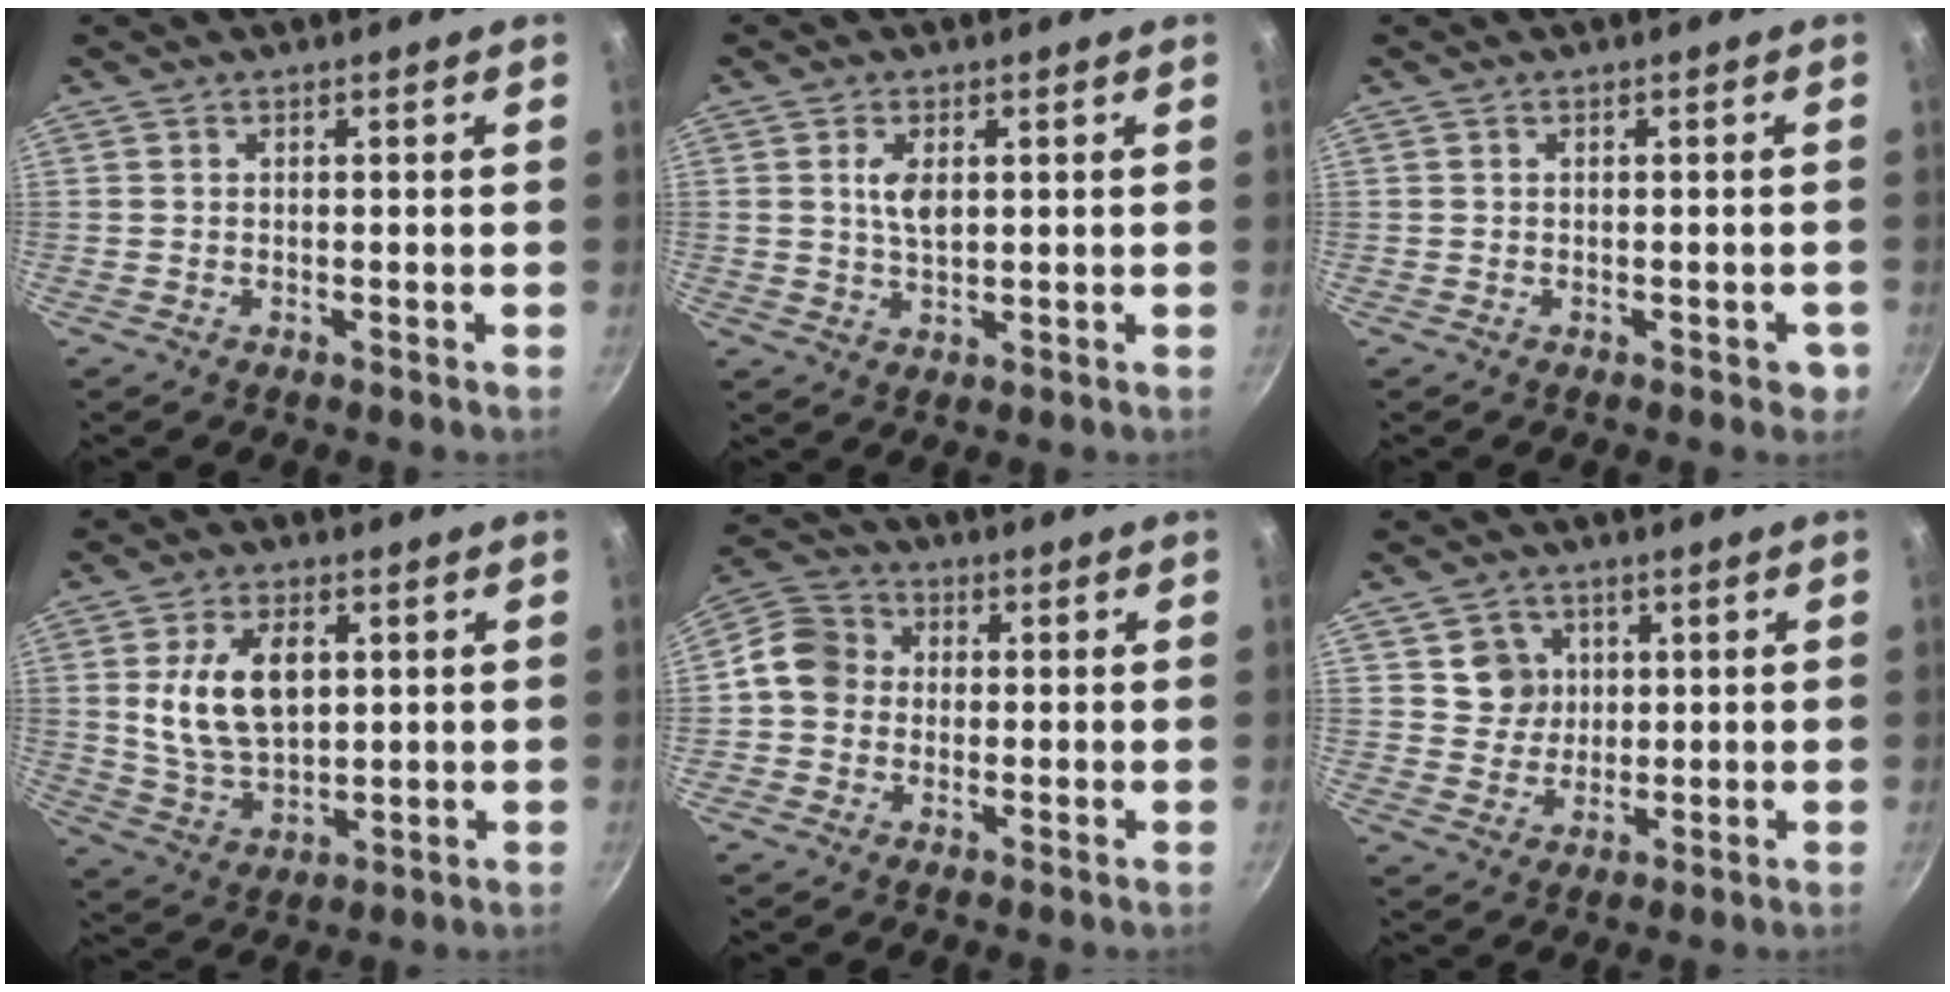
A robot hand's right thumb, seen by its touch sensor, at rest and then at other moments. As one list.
[{"total": 4.3, "force": [1.1, 2.3, 3.5], "torque": [-0.059, -0.006, 0.022]}, {"total": 2.3, "force": [-0.8, 1.5, 1.6], "torque": [0.000, 0.009, -0.007]}, {"total": 12.7, "force": [2.6, 7.7, 9.8], "torque": [-0.158, -0.011, 0.053]}, {"total": 8.1, "force": [-0.4, 7.2, 3.6], "torque": [-0.036, 0.022, -0.032]}, {"total": 5.8, "force": [1.6, 5.4, 1.4], "torque": [0.008, -0.005, 0.028]}]